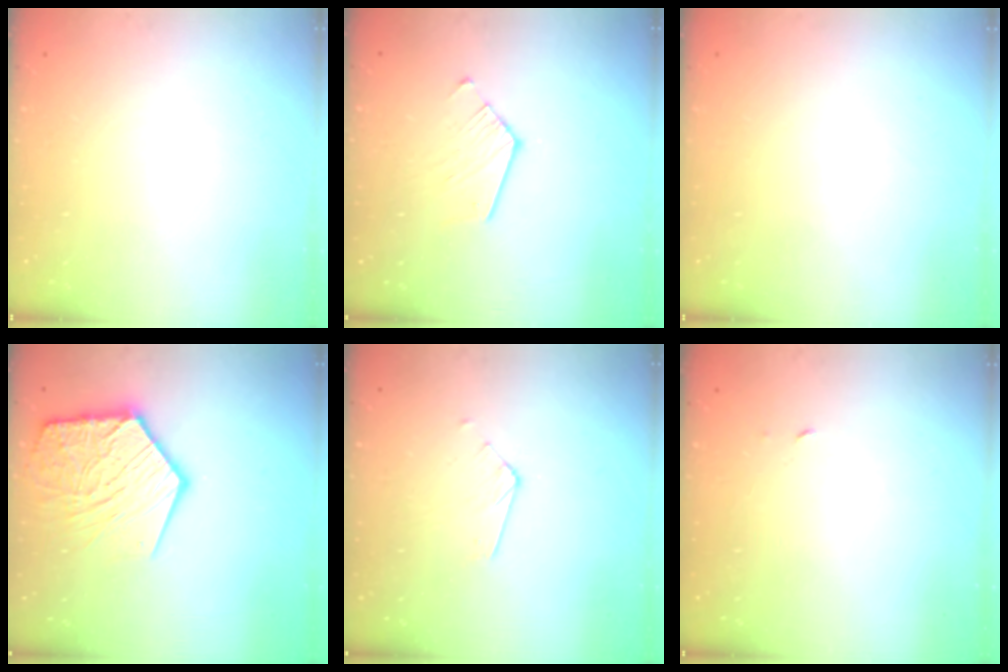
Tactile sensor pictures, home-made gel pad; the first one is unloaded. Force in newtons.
{"total": 6.6, "press": 6.6, "slide": 0.2}
{"total": 0.0}
{"total": 16.6, "press": 16.5, "slide": 1.6}
{"total": 3.5, "press": 3.5, "slide": 0.4}
{"total": 1.9, "press": 1.9, "slide": 0.1}